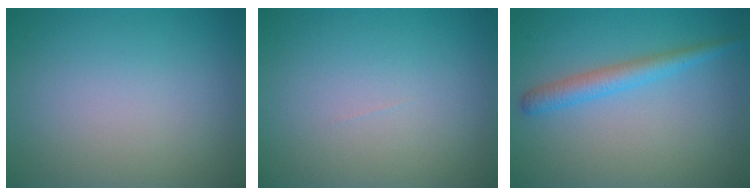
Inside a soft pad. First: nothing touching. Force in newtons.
{"total": 0.0}
{"total": 2.6, "press": 2.6, "slide": 0.1}